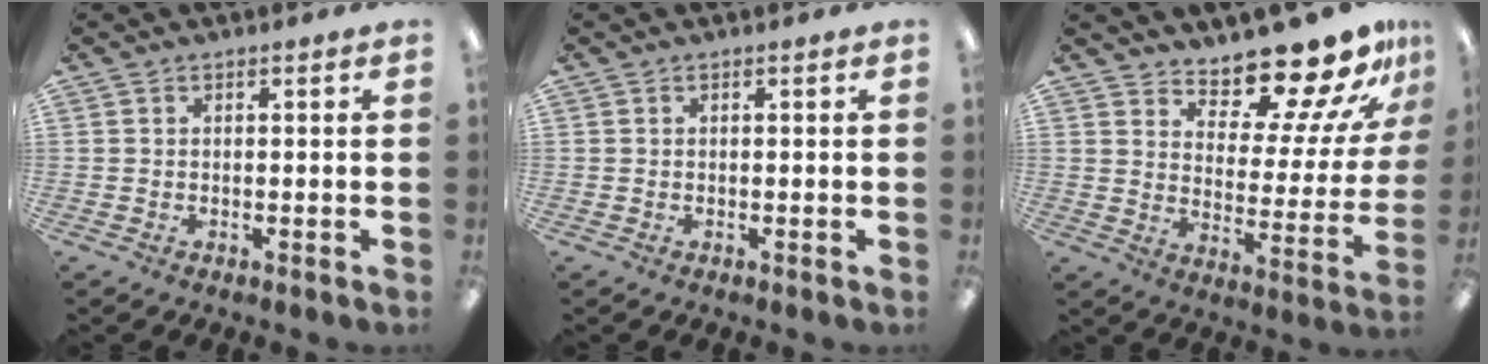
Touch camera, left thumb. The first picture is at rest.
{"total": 0.0}
{"total": 15.1, "force": [13.7, 3.6, 5.3], "torque": [-0.087, -0.118, 0.234]}